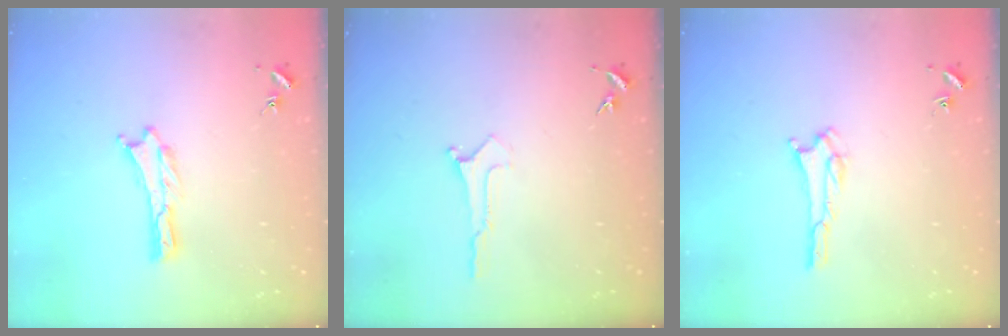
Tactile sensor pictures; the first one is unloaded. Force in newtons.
{"total": 0.0}
{"total": 1.9, "press": 1.9, "slide": 0.2}